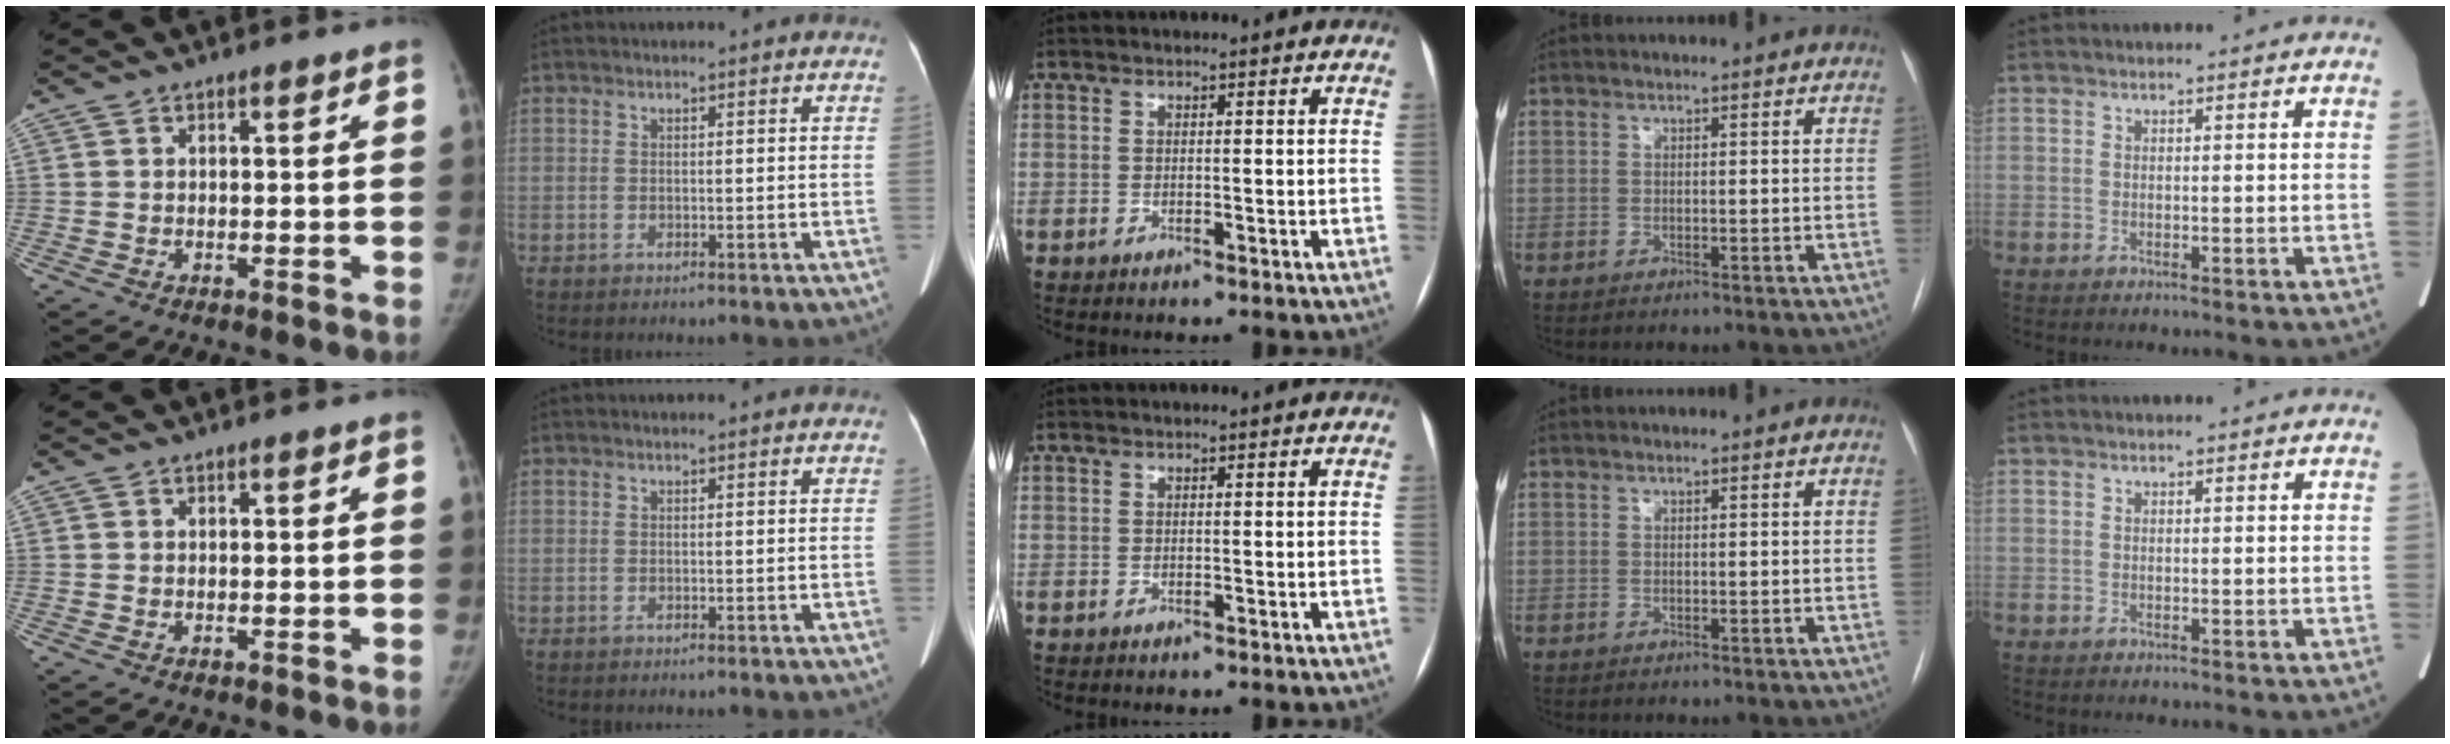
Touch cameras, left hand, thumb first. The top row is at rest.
{}